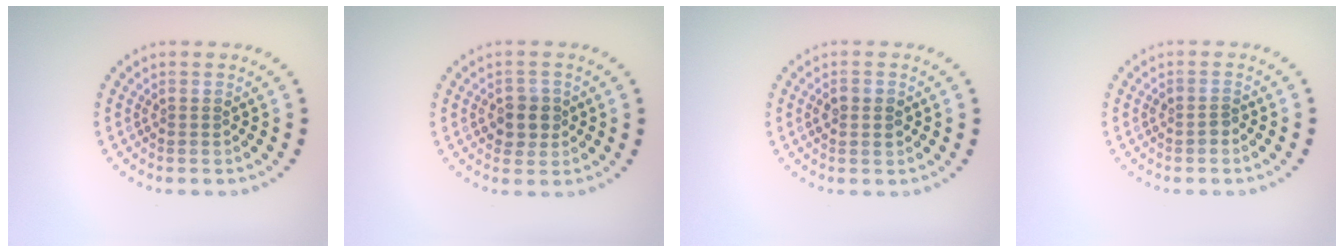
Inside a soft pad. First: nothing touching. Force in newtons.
{"total": 2.4, "press": 2.2, "slide": 0.8}
{"total": 2.2, "press": 2.2, "slide": 0.1}
{"total": 0.7, "press": 0.7, "slide": 0.3}